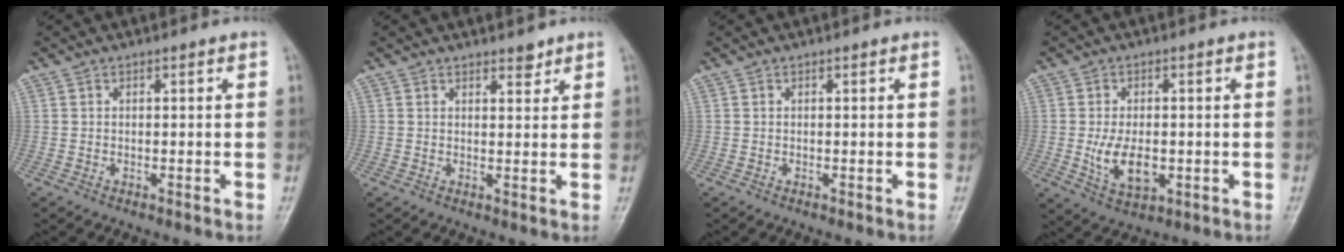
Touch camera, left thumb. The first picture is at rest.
{"total": 2.3, "force": [1.8, 1.0, 0.9], "torque": [-0.001, -0.012, 0.026]}
{"total": 0.0}
{"total": 7.9, "force": [-1.0, 4.7, 6.3], "torque": [-0.104, -0.010, -0.011]}